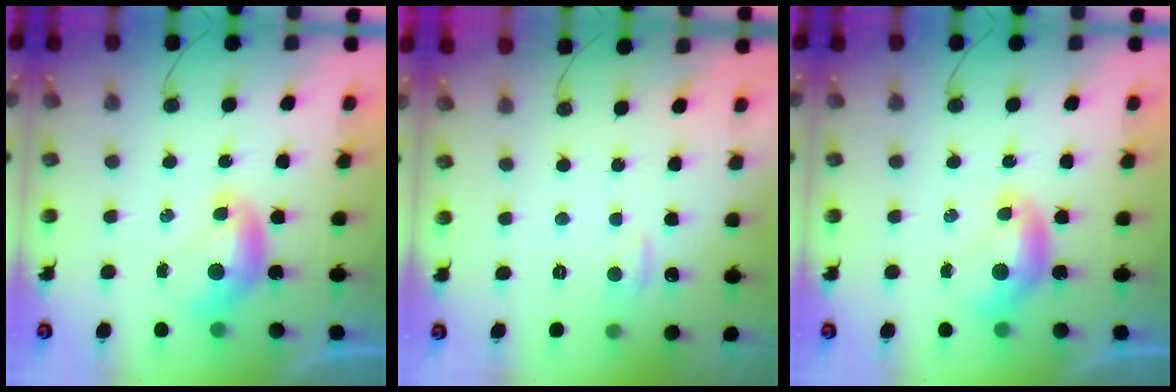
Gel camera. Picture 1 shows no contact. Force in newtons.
{"total": 1.0, "press": 0.7, "slide": 0.7}
{"total": 0.0}